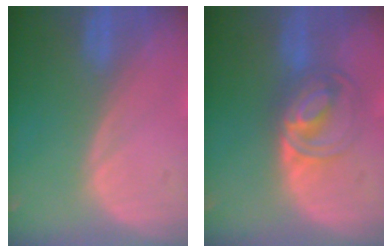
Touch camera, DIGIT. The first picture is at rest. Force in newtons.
{"total": 6.8, "press": 5.9, "slide": 3.3}